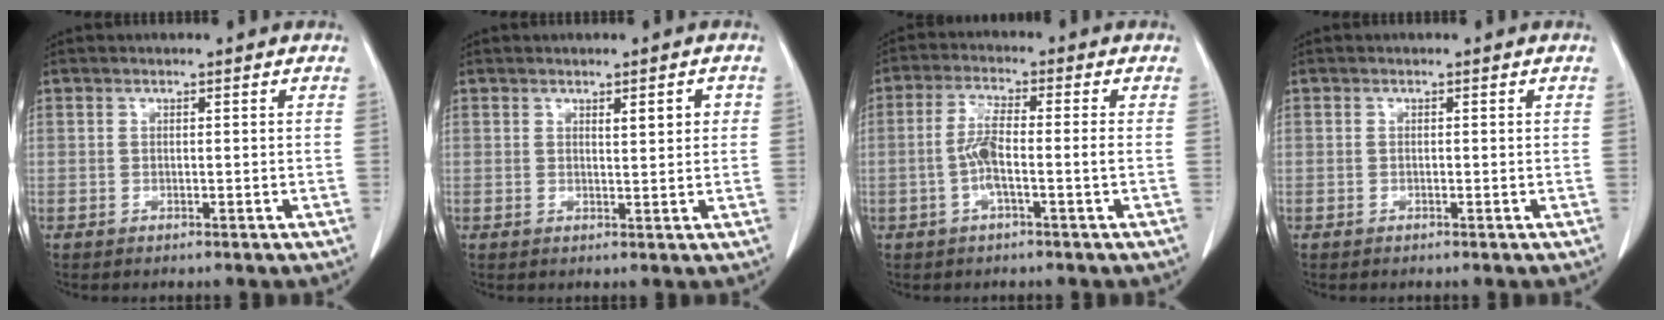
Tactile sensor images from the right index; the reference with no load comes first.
{"total": 2.6, "force": [0.9, 0.7, 2.4], "torque": [-0.037, 0.002, 0.016]}
{"total": 5.1, "force": [-1.0, 0.5, 5.0], "torque": [-0.104, 0.011, -0.019]}
{"total": 0.0}